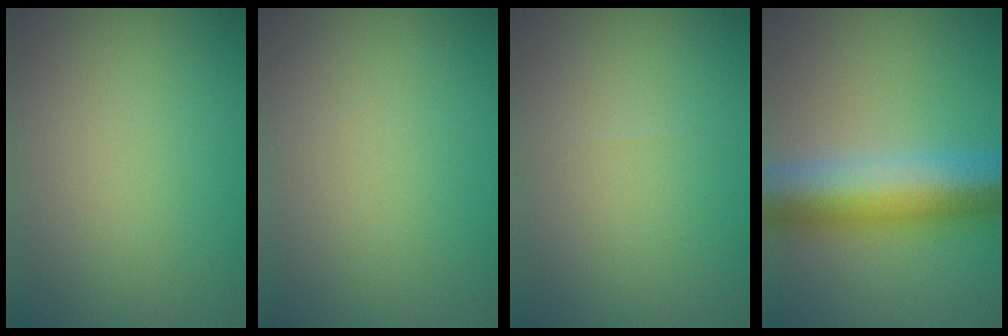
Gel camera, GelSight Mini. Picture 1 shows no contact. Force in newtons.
{"total": 0.0}
{"total": 0.0}
{"total": 10.1, "press": 10.1, "slide": 0.1}